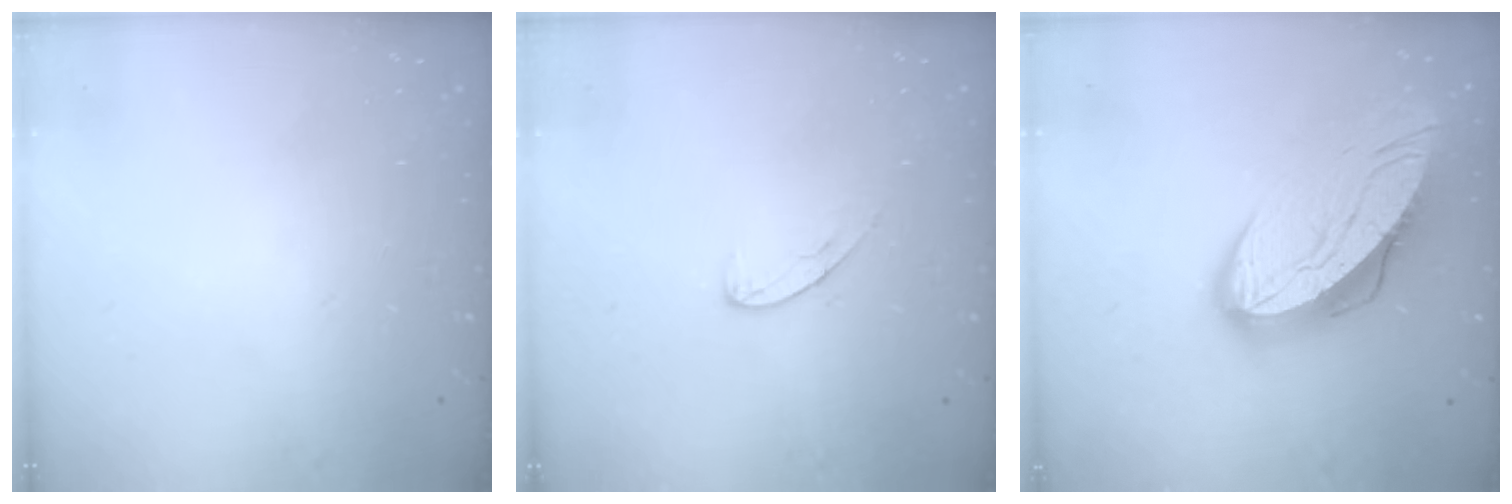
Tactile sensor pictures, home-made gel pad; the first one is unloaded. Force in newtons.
{"total": 6.6, "press": 6.5, "slide": 0.7}
{"total": 16.2, "press": 16.1, "slide": 1.3}